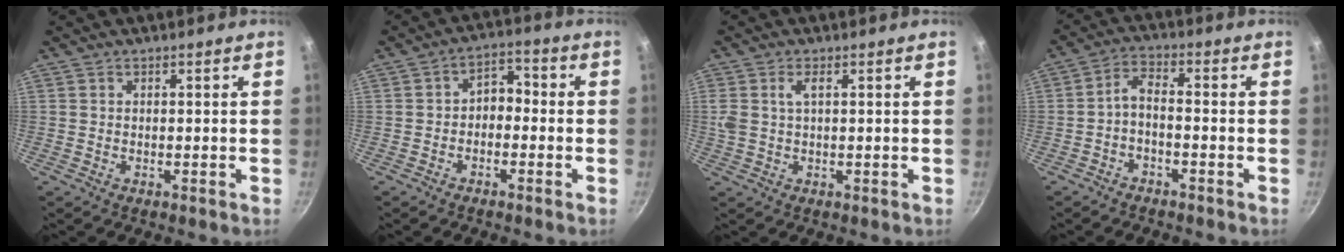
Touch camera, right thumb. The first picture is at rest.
{"total": 4.6, "force": [-1.1, 3.3, 3.1], "torque": [-0.025, 0.027, -0.028]}
{"total": 3.1, "force": [0.9, 1.3, 2.7], "torque": [-0.047, 0.005, 0.020]}
{"total": 4.0, "force": [-2.2, 1.5, 3.0], "torque": [-0.068, 0.034, -0.045]}